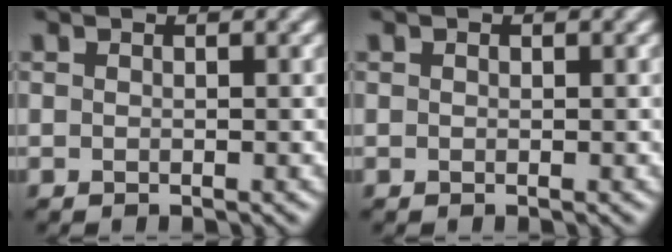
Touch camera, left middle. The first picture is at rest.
{"total": 0.0}